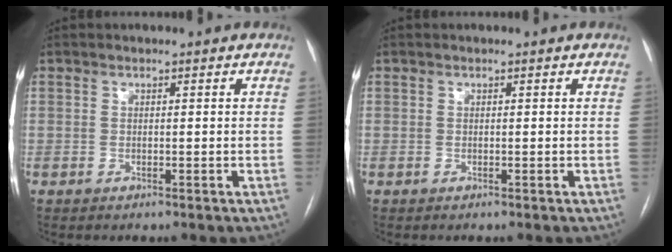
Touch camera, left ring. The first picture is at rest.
{"total": 0.0}